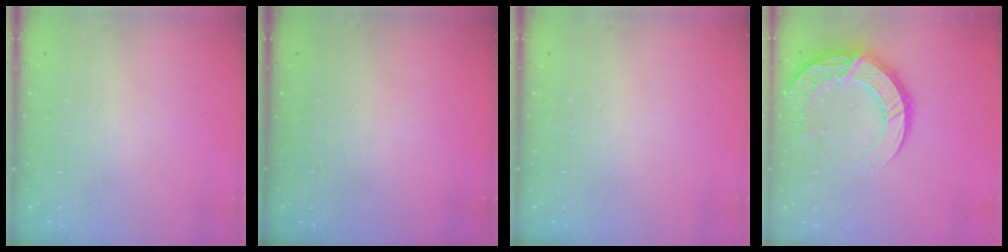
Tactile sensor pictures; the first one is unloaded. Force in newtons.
{"total": 0.0}
{"total": 0.0}
{"total": 17.2, "press": 17.2, "slide": 0.7}